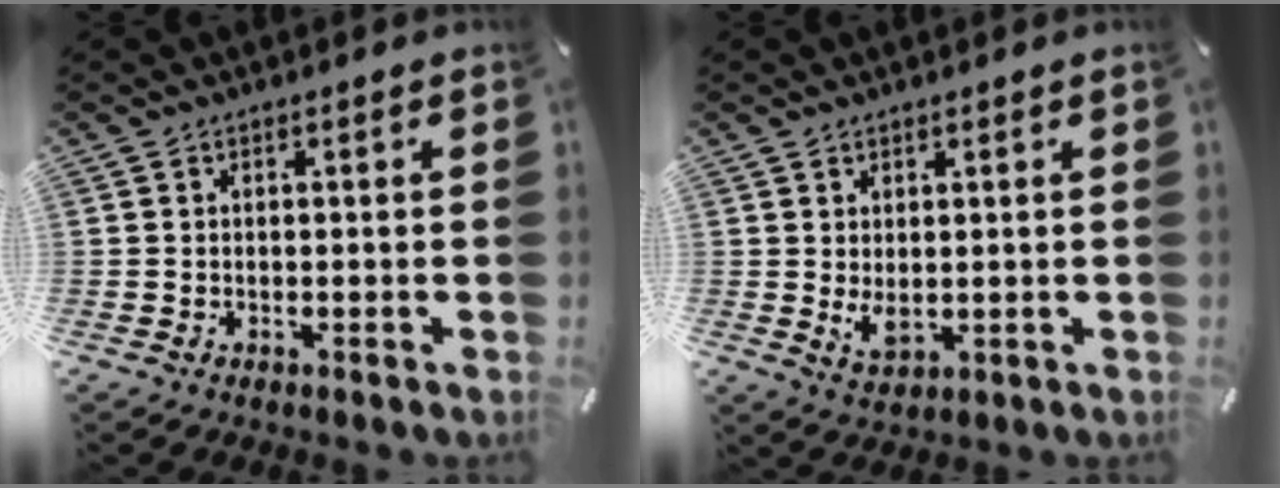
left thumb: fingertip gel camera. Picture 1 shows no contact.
{"total": 3.7, "force": [0.6, 2.3, 2.8], "torque": [-0.065, -0.009, 0.007]}